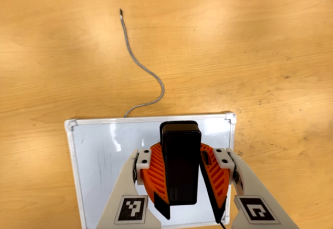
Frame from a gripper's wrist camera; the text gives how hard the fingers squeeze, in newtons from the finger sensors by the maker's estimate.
{"total": 9.4, "left": 9.5, "right": 9.4}